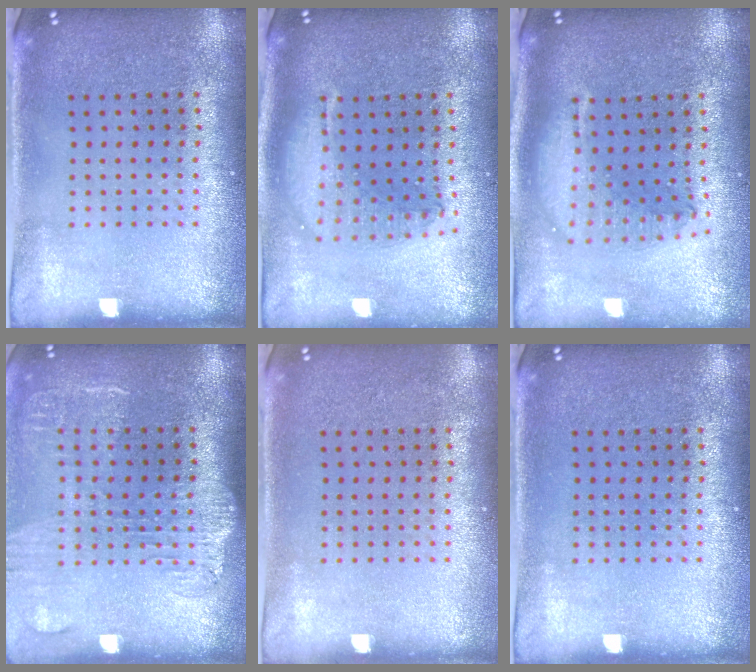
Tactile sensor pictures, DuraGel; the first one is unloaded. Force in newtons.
{"total": 1.8, "press": 1.6, "slide": 1.0}
{"total": 1.9, "press": 1.6, "slide": 1.2}
{"total": 1.9, "press": 1.6, "slide": 1.1}
{"total": 0.0}
{"total": 0.0}